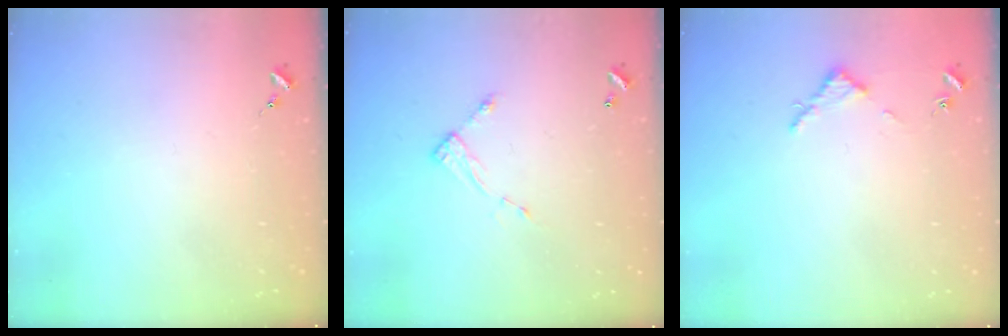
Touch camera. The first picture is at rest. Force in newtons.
{"total": 6.6, "press": 6.6, "slide": 0.5}
{"total": 2.8, "press": 2.8, "slide": 0.3}